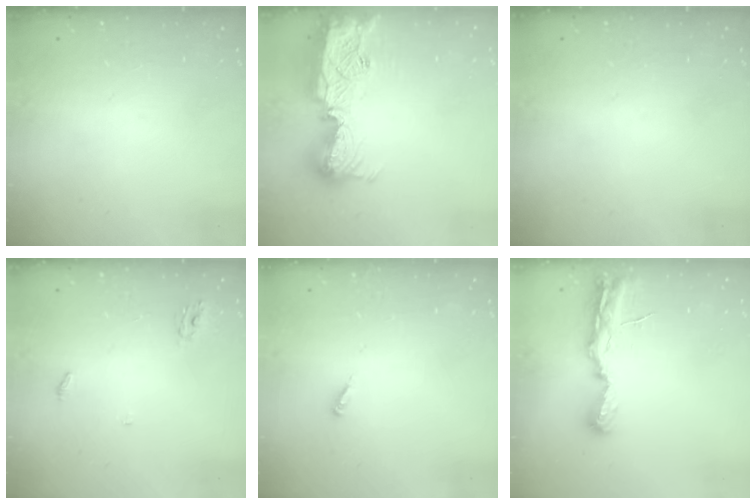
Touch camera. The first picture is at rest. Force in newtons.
{"total": 18.1, "press": 18.0, "slide": 1.2}
{"total": 0.0}
{"total": 3.2, "press": 3.2, "slide": 0.2}
{"total": 2.1, "press": 2.1, "slide": 0.1}
{"total": 8.3, "press": 8.3, "slide": 1.0}